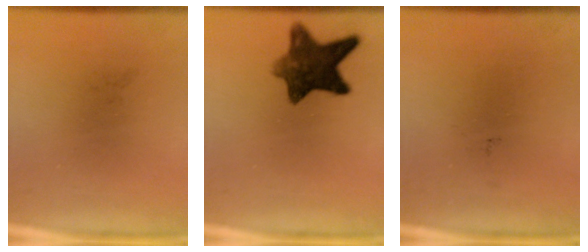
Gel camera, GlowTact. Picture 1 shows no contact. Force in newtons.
{"total": 9.9}
{"total": 0.0}